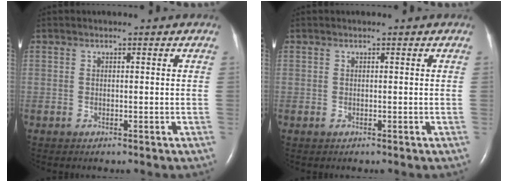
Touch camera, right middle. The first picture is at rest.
{"total": 0.0}